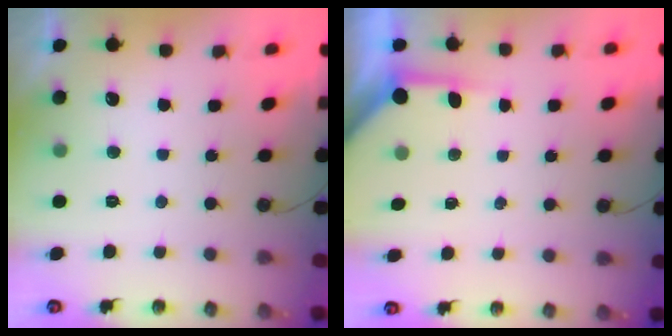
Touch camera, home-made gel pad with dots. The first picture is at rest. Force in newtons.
{"total": 3.7, "press": 3.7, "slide": 0.4}